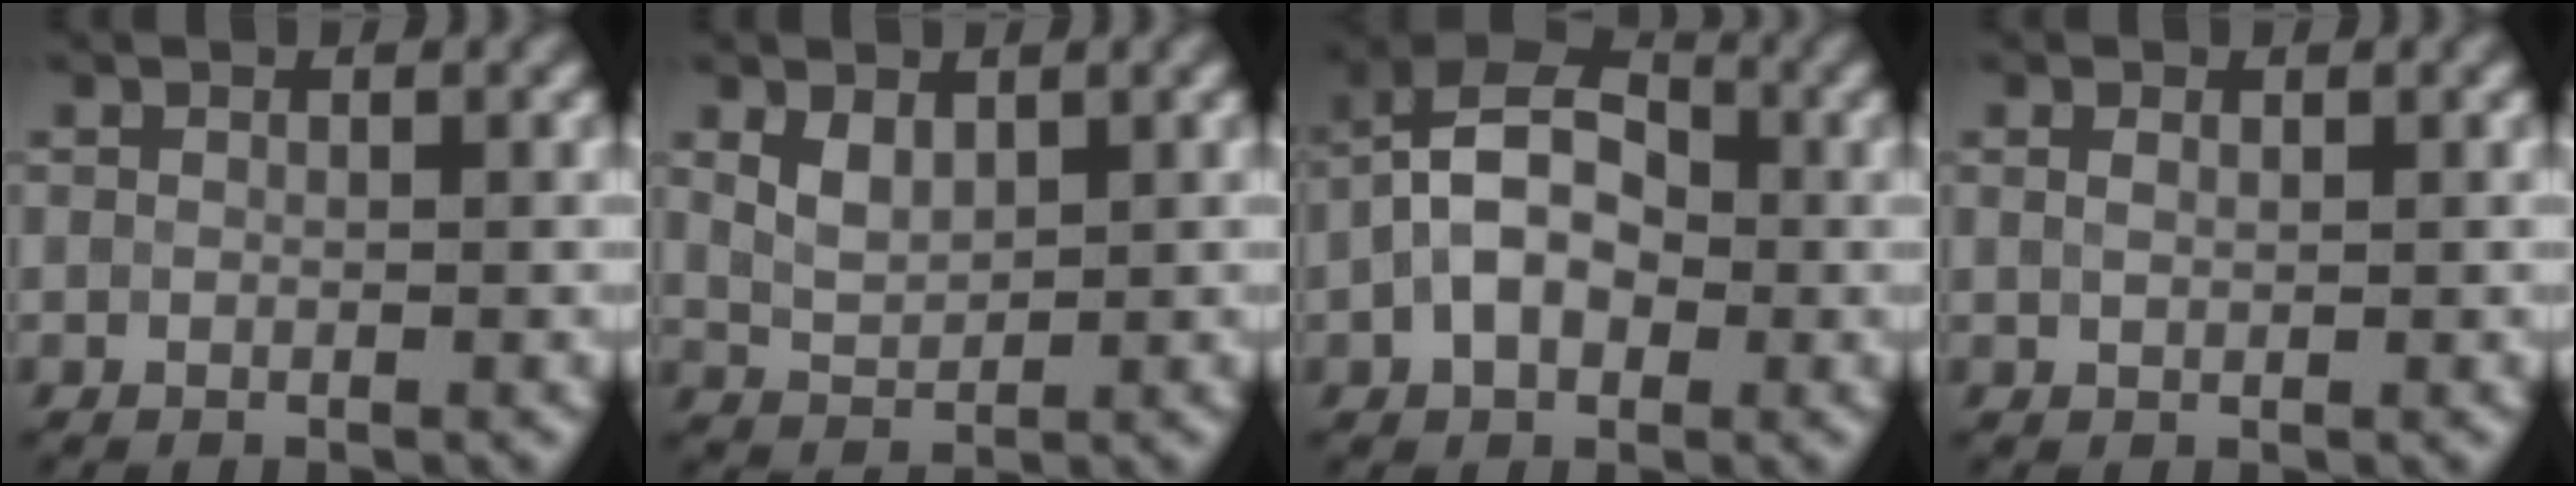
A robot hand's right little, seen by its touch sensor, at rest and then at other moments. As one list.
[{"total": 2.2, "force": [1.2, 1.2, 1.4], "torque": [-0.034, 0.002, 0.029]}, {"total": 7.5, "force": [-0.8, 4.8, 5.7], "torque": [-0.101, 0.020, -0.021]}, {"total": 1.0, "force": [0.4, 0.5, 0.7], "torque": [-0.018, 0.005, 0.009]}]